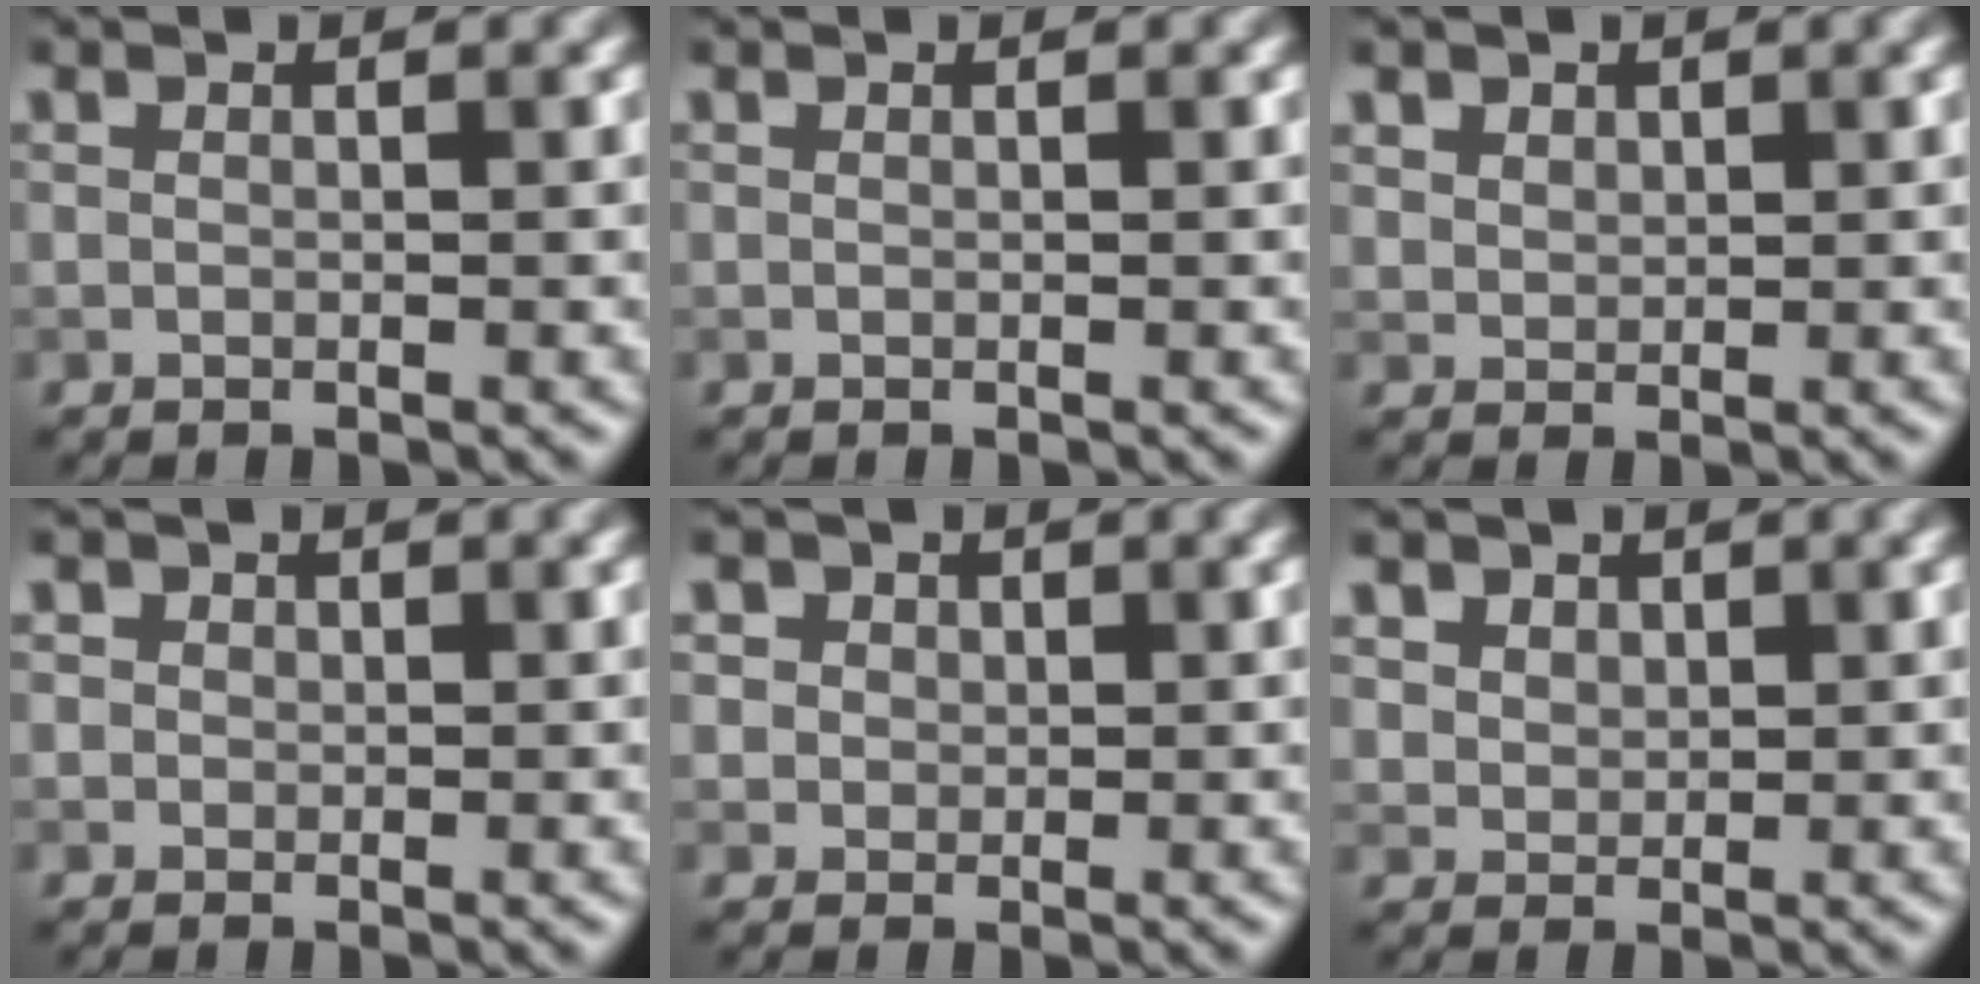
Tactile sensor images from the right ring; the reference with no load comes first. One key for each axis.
{"total": 0.0}
{"total": 2.3, "fx": 1.4, "fy": 1.6, "fz": 0.8, "tx": -0.025, "ty": -0.001, "tz": 0.034}
{"total": 1.9, "fx": 0.8, "fy": 1.6, "fz": 0.7, "tx": 0.000, "ty": 0.007, "tz": 0.001}
{"total": 3.8, "fx": 1.8, "fy": 3.0, "fz": 1.5, "tx": -0.028, "ty": 0.011, "tz": 0.020}
{"total": 4.0, "fx": 2.2, "fy": 2.9, "fz": 1.7, "tx": -0.048, "ty": 0.002, "tz": 0.040}